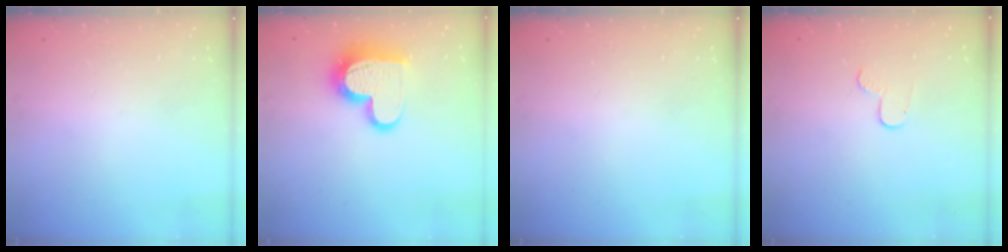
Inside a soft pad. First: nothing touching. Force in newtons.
{"total": 14.7, "press": 14.6, "slide": 1.1}
{"total": 0.0}
{"total": 5.7, "press": 5.7, "slide": 0.5}